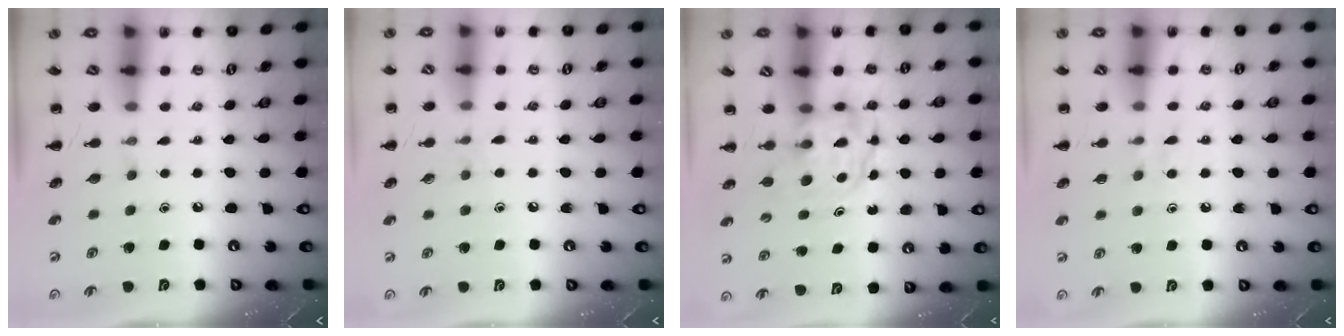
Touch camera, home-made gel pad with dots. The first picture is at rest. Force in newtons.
{"total": 4.7, "press": 4.2, "slide": 2.0}
{"total": 3.7, "press": 3.7, "slide": 0.3}
{"total": 2.9, "press": 2.5, "slide": 1.4}